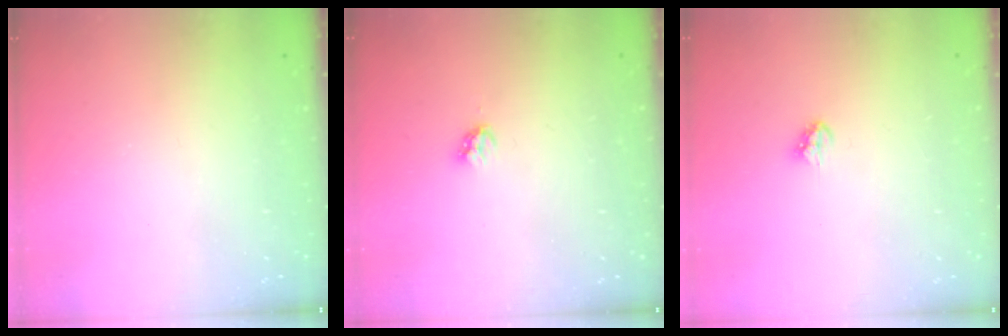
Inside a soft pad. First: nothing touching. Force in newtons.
{"total": 2.4, "press": 2.4, "slide": 0.3}
{"total": 3.5, "press": 3.5, "slide": 0.5}